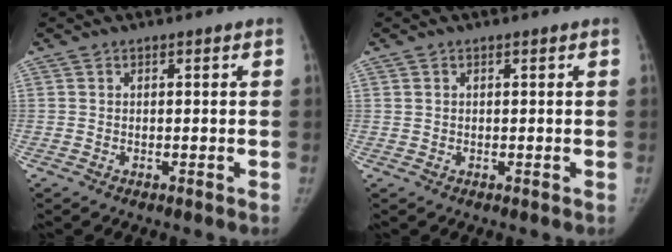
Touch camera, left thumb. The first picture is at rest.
{"total": 0.6, "force": [0.2, 0.5, 0.3], "torque": [-0.001, 0.001, 0.004]}